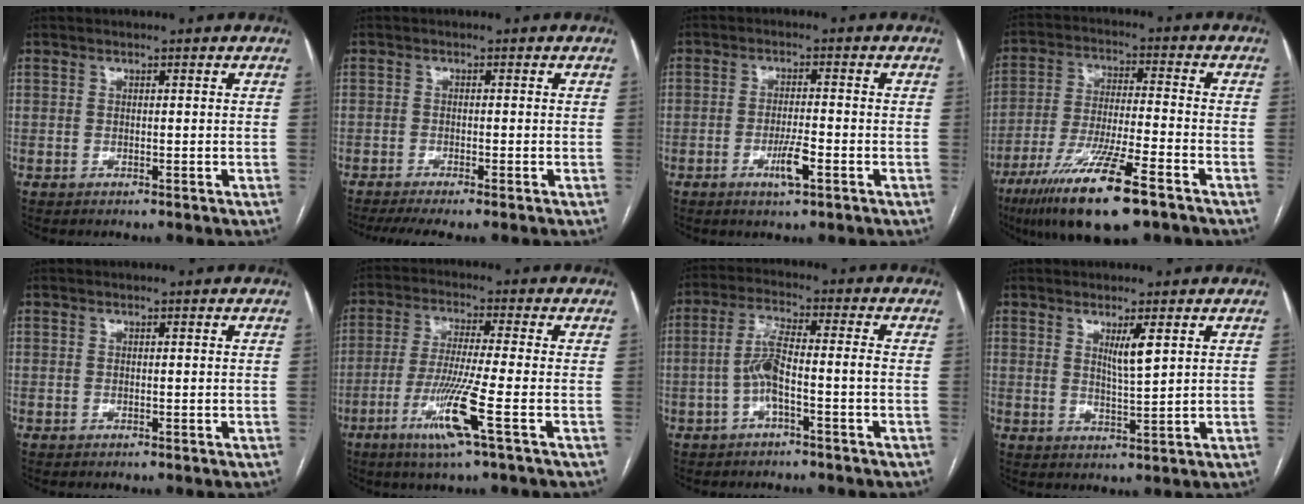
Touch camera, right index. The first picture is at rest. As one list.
[{"total": 6.0, "force": [-4.8, 0.1, 3.7], "torque": [-0.052, -0.008, -0.075]}, {"total": 4.4, "force": [-2.0, 0.5, 3.9], "torque": [-0.074, -0.004, -0.036]}, {"total": 15.9, "force": [-9.8, 1.5, 12.5], "torque": [-0.239, -0.040, -0.174]}, {"total": 0.0}, {"total": 9.7, "force": [-4.0, -1.2, 8.7], "torque": [-0.173, -0.024, -0.082]}, {"total": 6.1, "force": [-1.8, 0.4, 5.8], "torque": [-0.120, 0.021, -0.035]}, {"total": 3.7, "force": [1.7, 0.0, 3.3], "torque": [-0.061, -0.009, 0.033]}]